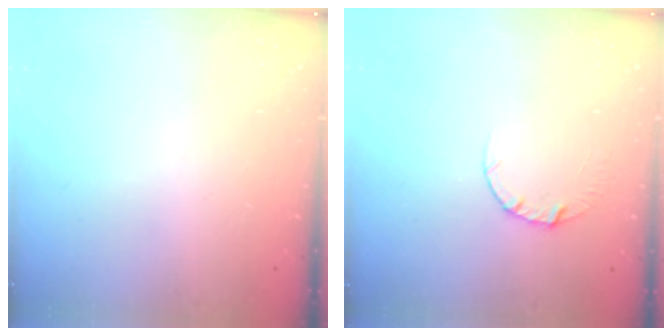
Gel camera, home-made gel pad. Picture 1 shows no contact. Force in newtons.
{"total": 3.4, "press": 3.4, "slide": 0.4}